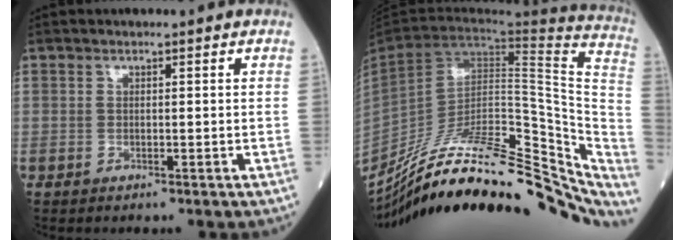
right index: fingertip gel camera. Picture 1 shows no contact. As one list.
[{"total": 34.6, "force": [-25.5, 10.5, 21.0], "torque": [-0.274, -0.019, -0.366]}]